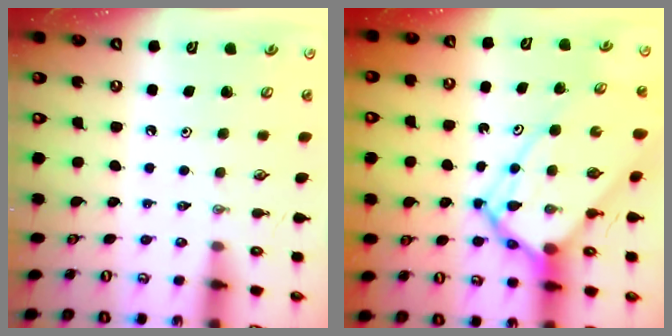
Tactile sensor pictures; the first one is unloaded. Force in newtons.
{"total": 12.8, "press": 12.8, "slide": 1.2}